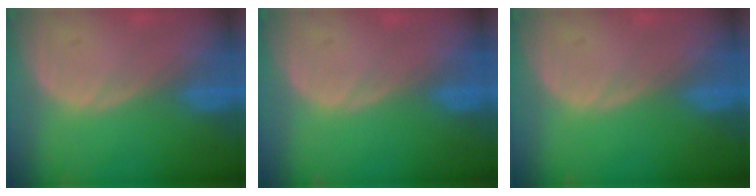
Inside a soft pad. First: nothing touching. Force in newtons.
{"total": 0.0}
{"total": 0.0}